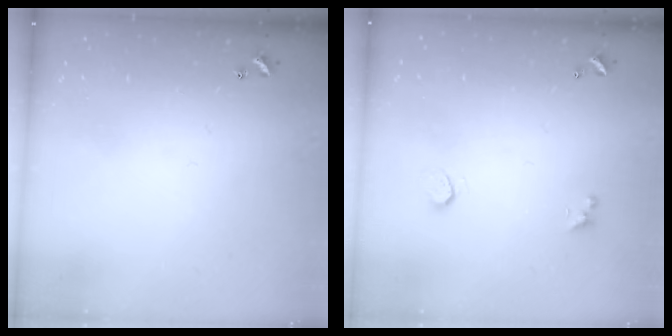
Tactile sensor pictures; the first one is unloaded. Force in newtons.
{"total": 0.9, "press": 0.8, "slide": 0.4}